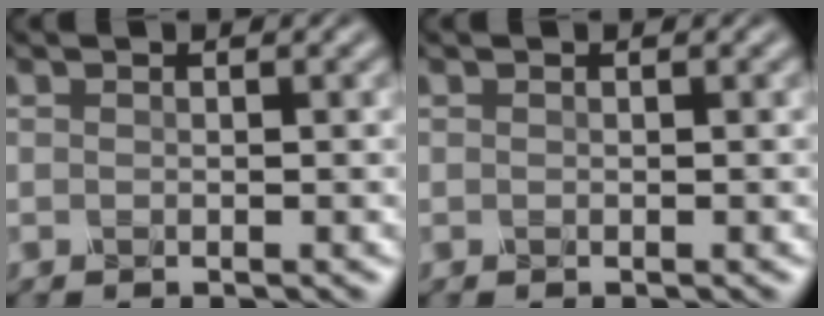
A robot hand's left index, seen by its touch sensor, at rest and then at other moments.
{"total": 0.0}